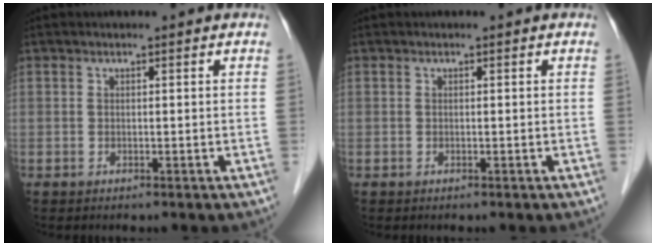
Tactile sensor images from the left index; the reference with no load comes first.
{"total": 0.0}